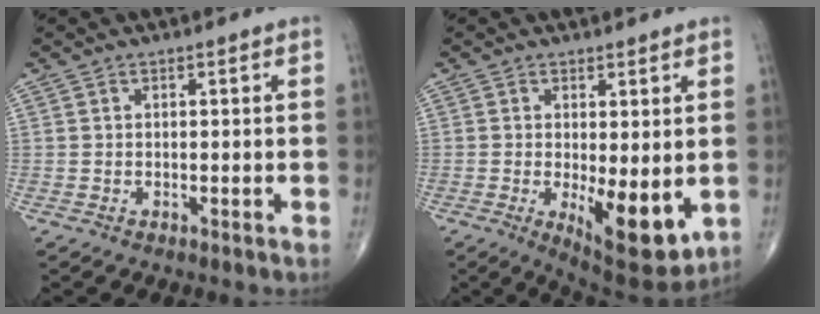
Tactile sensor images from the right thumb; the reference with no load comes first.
{"total": 11.0, "force": [-1.9, 4.0, 10.0], "torque": [-0.133, -0.028, -0.015]}